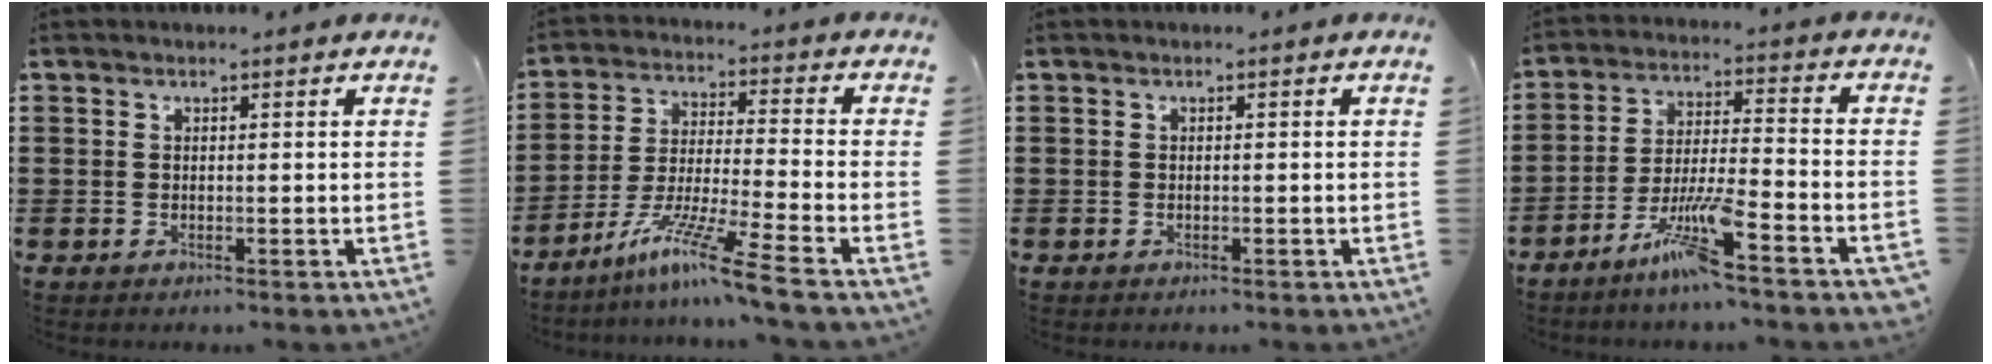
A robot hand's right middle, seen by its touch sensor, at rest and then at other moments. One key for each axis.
{"total": 10.3, "fx": -7.8, "fy": -0.4, "fz": 6.7, "tx": -0.130, "ty": -0.003, "tz": -0.155}
{"total": 0.0}
{"total": 9.3, "fx": -6.4, "fy": 0.5, "fz": 6.7, "tx": -0.148, "ty": -0.011, "tz": -0.127}